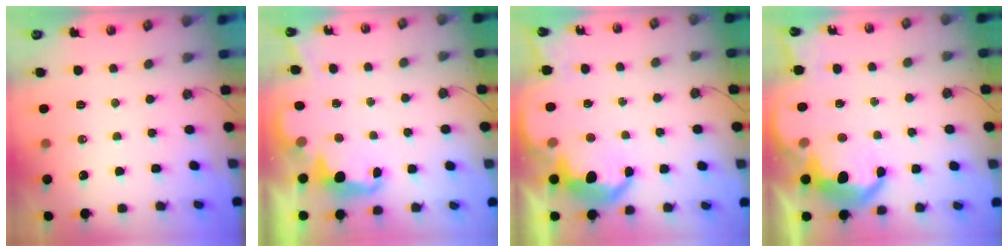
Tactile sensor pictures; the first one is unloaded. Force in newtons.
{"total": 2.4, "press": 2.3, "slide": 0.5}
{"total": 8.0, "press": 8.0, "slide": 0.6}
{"total": 11.1, "press": 11.0, "slide": 0.7}